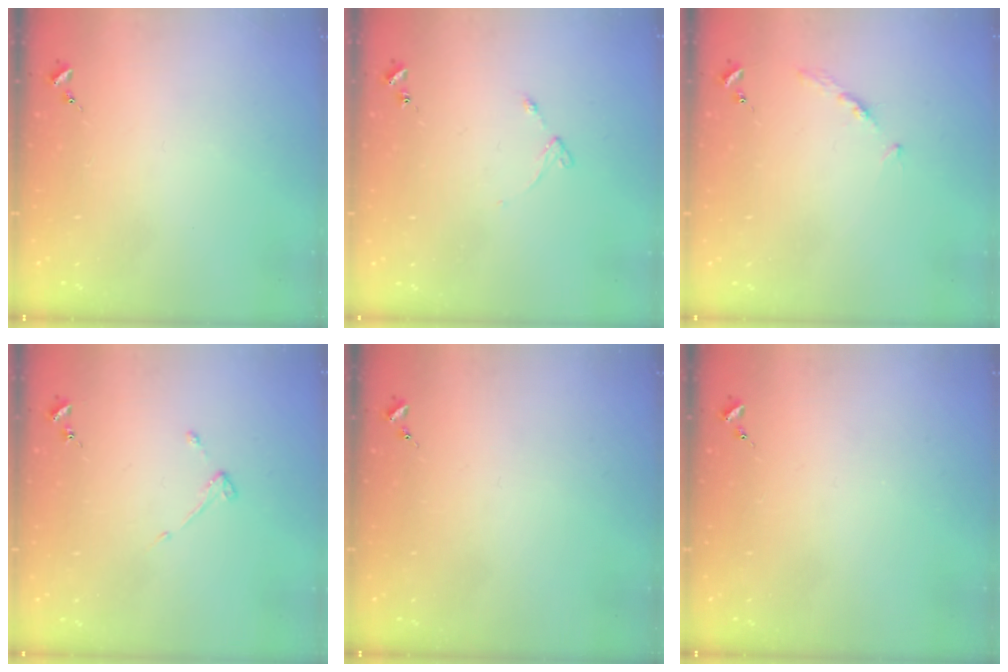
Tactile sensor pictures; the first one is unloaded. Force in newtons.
{"total": 4.3, "press": 4.2, "slide": 0.5}
{"total": 3.9, "press": 3.9, "slide": 0.5}
{"total": 3.0, "press": 3.0, "slide": 0.4}
{"total": 0.0}
{"total": 0.0}